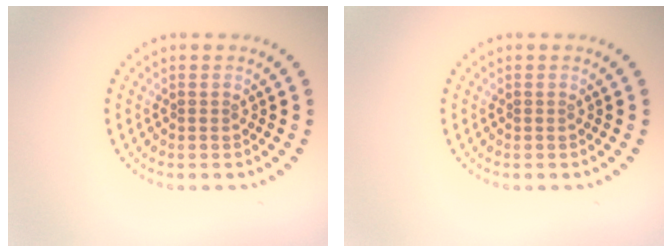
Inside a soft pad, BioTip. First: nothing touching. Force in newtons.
{"total": 0.0}